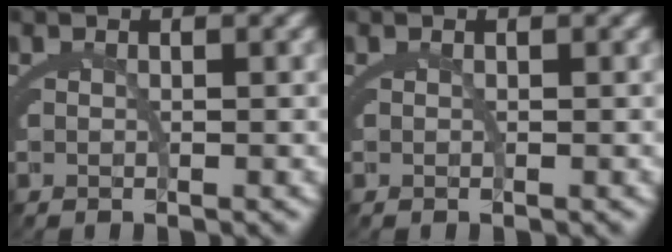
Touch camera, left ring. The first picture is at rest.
{"total": 0.0}